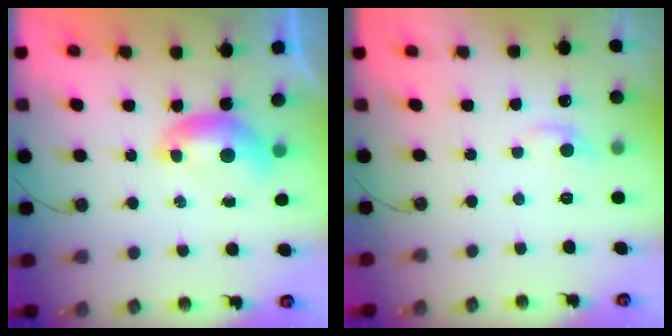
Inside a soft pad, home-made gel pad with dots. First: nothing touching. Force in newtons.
{"total": 0.8, "press": 0.3, "slide": 0.7}